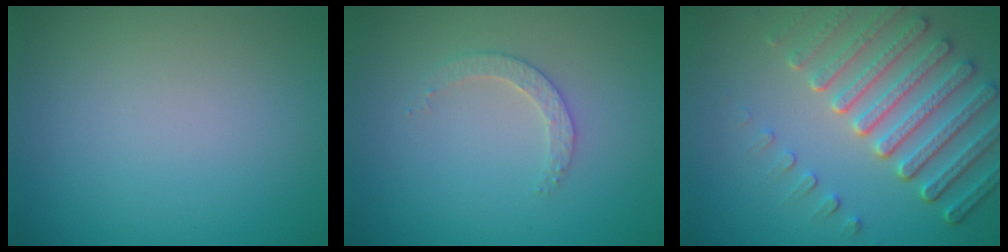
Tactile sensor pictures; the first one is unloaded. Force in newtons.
{"total": 1.9, "press": 1.8, "slide": 0.6}
{"total": 6.8, "press": 5.3, "slide": 4.2}